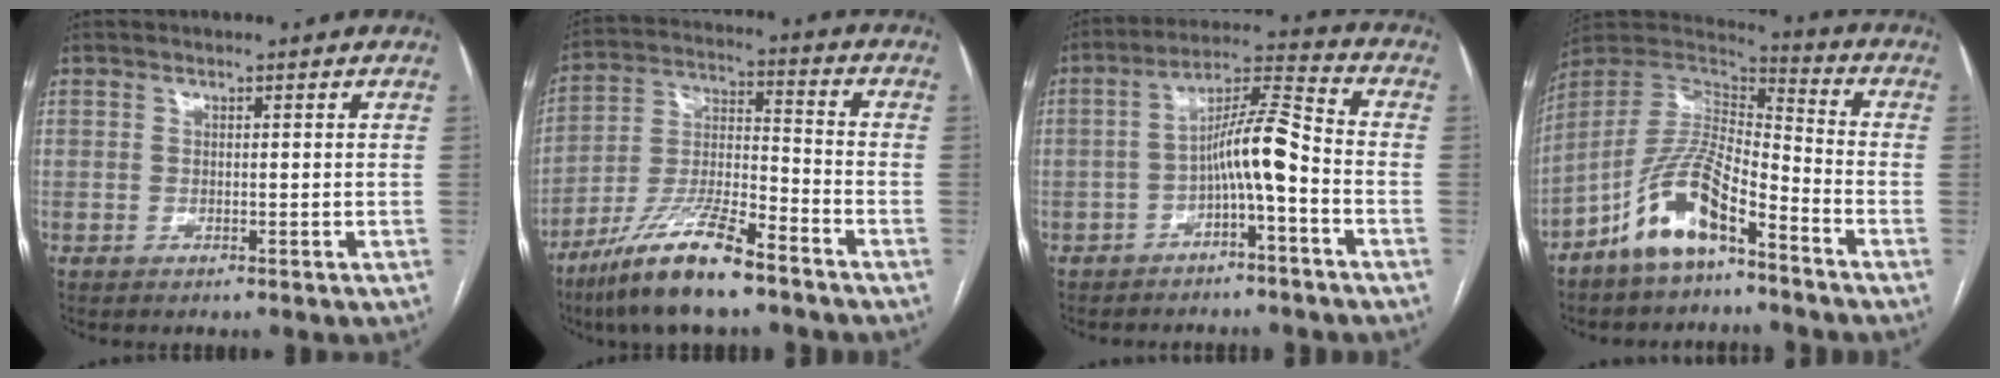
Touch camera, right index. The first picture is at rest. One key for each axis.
{"total": 14.5, "fx": -10.2, "fy": 2.2, "fz": 10.0, "tx": -0.202, "ty": -0.015, "tz": -0.187}
{"total": 8.4, "fx": -2.8, "fy": 0.8, "fz": 7.9, "tx": -0.136, "ty": 0.032, "tz": -0.048}
{"total": 12.2, "fx": -7.7, "fy": 3.5, "fz": 8.8, "tx": -0.180, "ty": 0.014, "tz": -0.146}